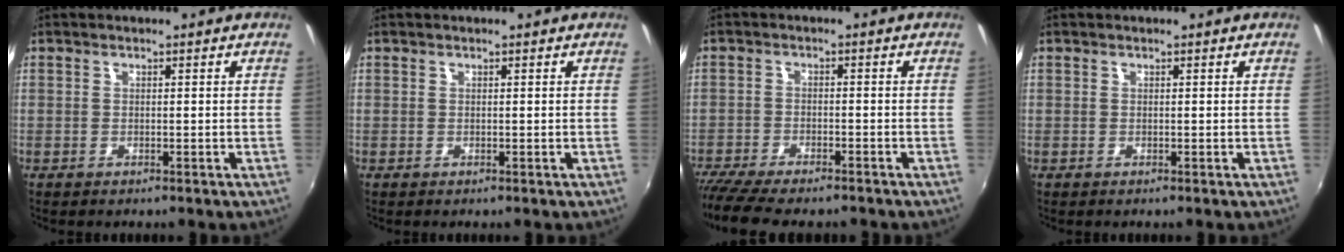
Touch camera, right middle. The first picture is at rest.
{"total": 0.0}
{"total": 10.9, "force": [-9.4, 2.1, 5.1], "torque": [-0.122, -0.044, -0.158]}
{"total": 0.0}